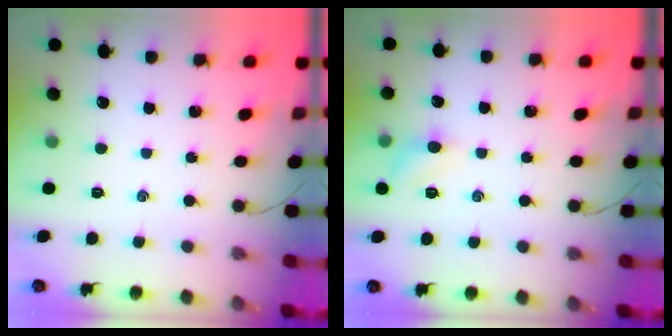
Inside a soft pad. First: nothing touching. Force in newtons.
{"total": 5.7, "press": 5.5, "slide": 1.5}